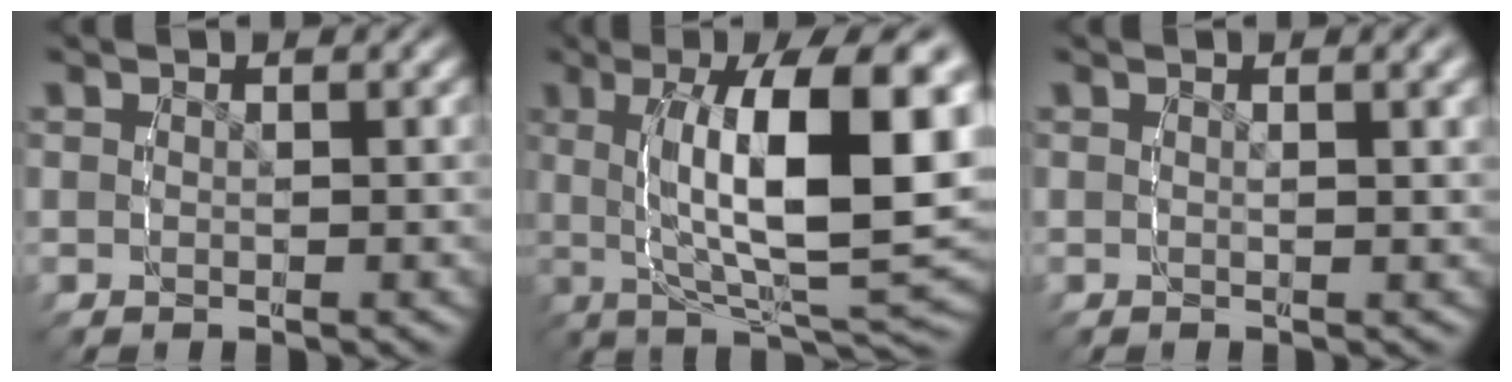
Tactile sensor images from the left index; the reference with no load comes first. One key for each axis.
{"total": 13.0, "fx": 0.4, "fy": 4.5, "fz": 12.2, "tx": -0.176, "ty": 0.008, "tz": 0.006}
{"total": 1.2, "fx": 0.4, "fy": -0.1, "fz": 1.1, "tx": -0.018, "ty": 0.000, "tz": 0.005}